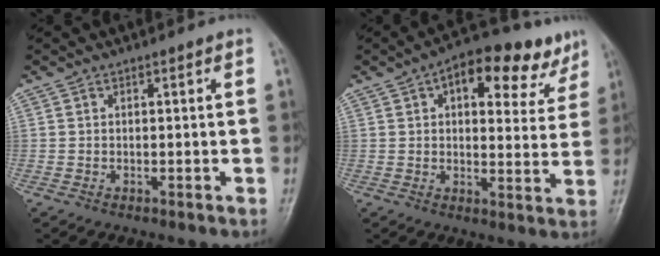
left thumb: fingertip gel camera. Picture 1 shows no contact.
{"total": 15.2, "force": [8.1, 7.6, 10.4], "torque": [-0.088, -0.007, 0.105]}